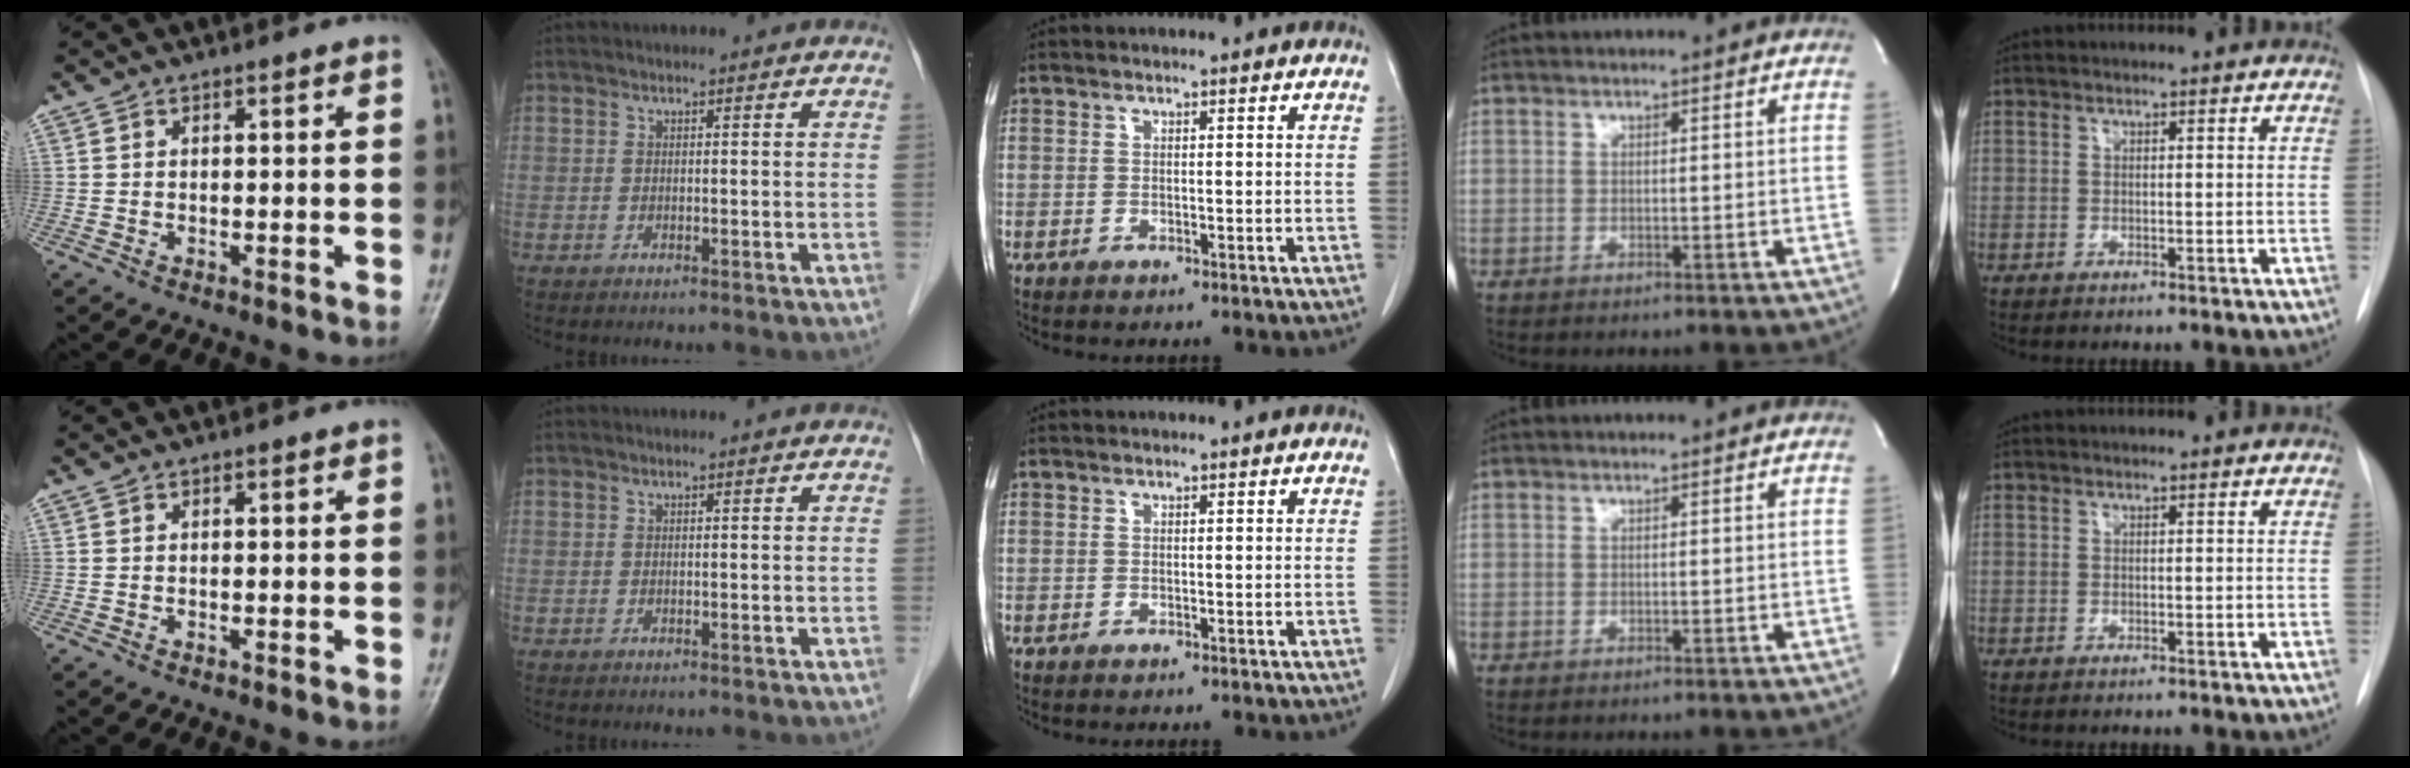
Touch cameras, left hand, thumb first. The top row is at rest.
{}